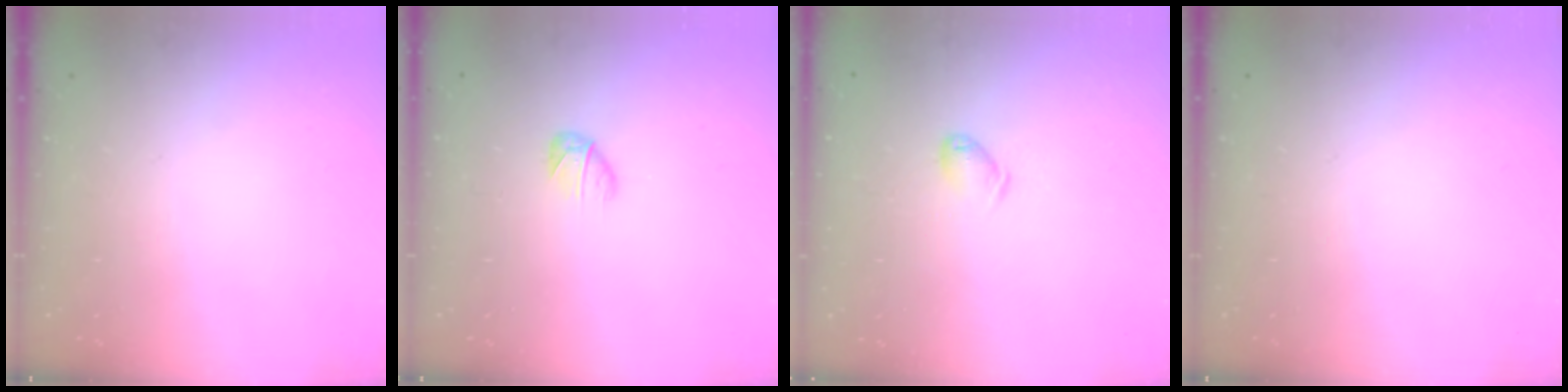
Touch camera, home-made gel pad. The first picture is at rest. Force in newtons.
{"total": 3.2, "press": 3.0, "slide": 0.9}
{"total": 3.8, "press": 3.7, "slide": 0.5}
{"total": 0.0}